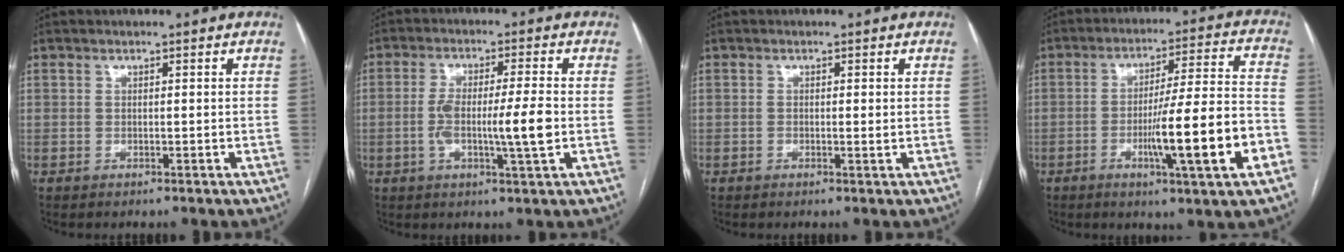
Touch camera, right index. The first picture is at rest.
{"total": 8.6, "force": [-1.3, 0.3, 8.5], "torque": [-0.155, 0.002, -0.024]}
{"total": 0.9, "force": [-0.1, 0.2, 0.9], "torque": [-0.014, -0.002, -0.002]}
{"total": 15.6, "force": [-5.3, -0.1, 14.7], "torque": [-0.237, -0.006, -0.081]}